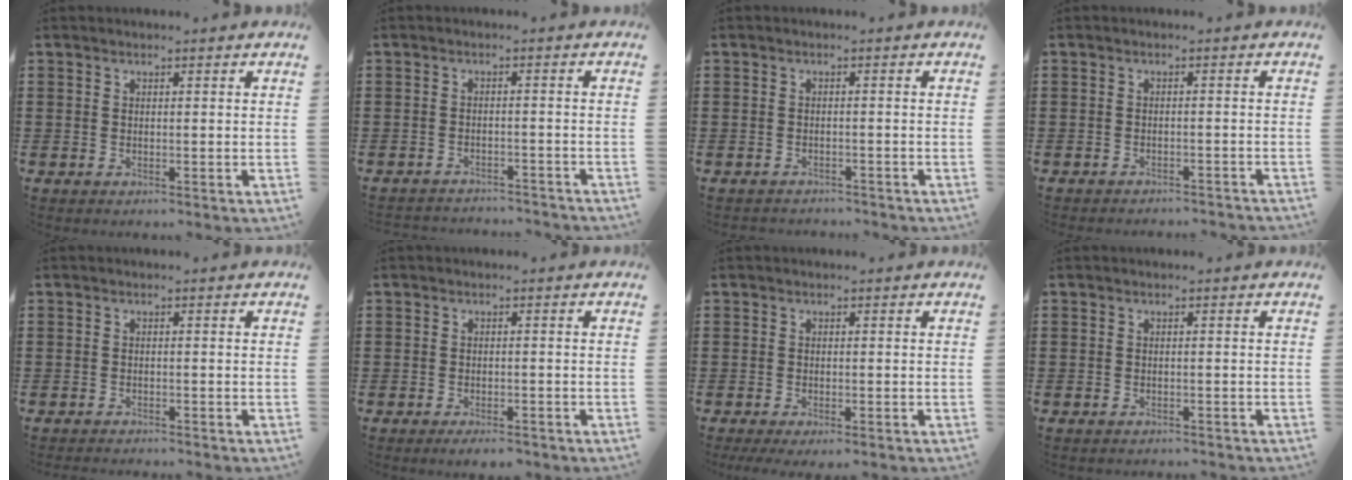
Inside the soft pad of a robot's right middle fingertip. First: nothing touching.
{"total": 2.4, "force": [-2.4, 0.1, -0.1], "torque": [-0.007, -0.002, -0.050]}
{"total": 1.3, "force": [-1.3, 0.1, -0.2], "torque": [-0.003, 0.001, -0.028]}
{"total": 1.5, "force": [-1.5, -0.1, 0.0], "torque": [-0.006, 0.000, -0.032]}
{"total": 1.0, "force": [-1.0, -0.1, 0.0], "torque": [-0.004, -0.001, -0.020]}
{"total": 1.9, "force": [-1.9, 0.3, 0.3], "torque": [-0.010, -0.003, -0.038]}
{"total": 1.0, "force": [-0.8, 0.1, 0.5], "torque": [-0.013, -0.004, -0.015]}
{"total": 0.8, "force": [-0.8, 0.0, 0.0], "torque": [-0.004, -0.001, -0.016]}